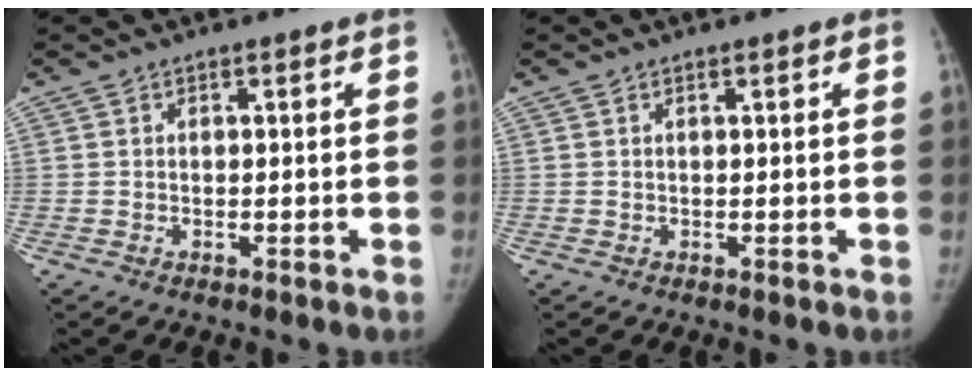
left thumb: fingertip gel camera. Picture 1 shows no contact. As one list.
[{"total": 0.0}]